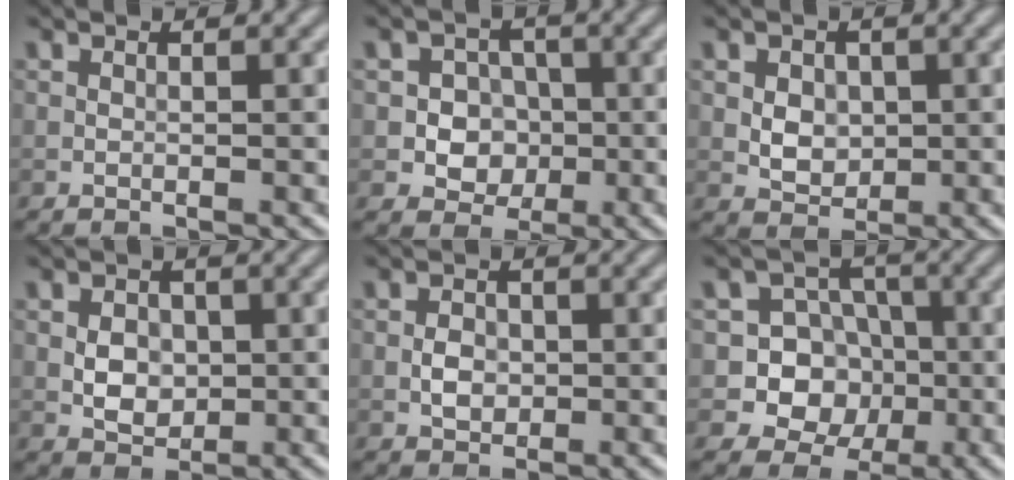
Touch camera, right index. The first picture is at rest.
{"total": 4.1, "force": [-0.8, 3.6, 1.8], "torque": [0.001, -0.001, -0.031]}
{"total": 2.8, "force": [0.4, 2.2, 1.7], "torque": [-0.029, 0.003, 0.005]}
{"total": 2.8, "force": [-0.1, 2.2, 1.7], "torque": [-0.029, -0.001, -0.002]}
{"total": 1.9, "force": [-0.3, 1.5, 1.2], "torque": [-0.019, 0.001, -0.008]}
{"total": 7.2, "force": [-1.2, 6.8, 2.1], "torque": [-0.025, 0.025, -0.048]}